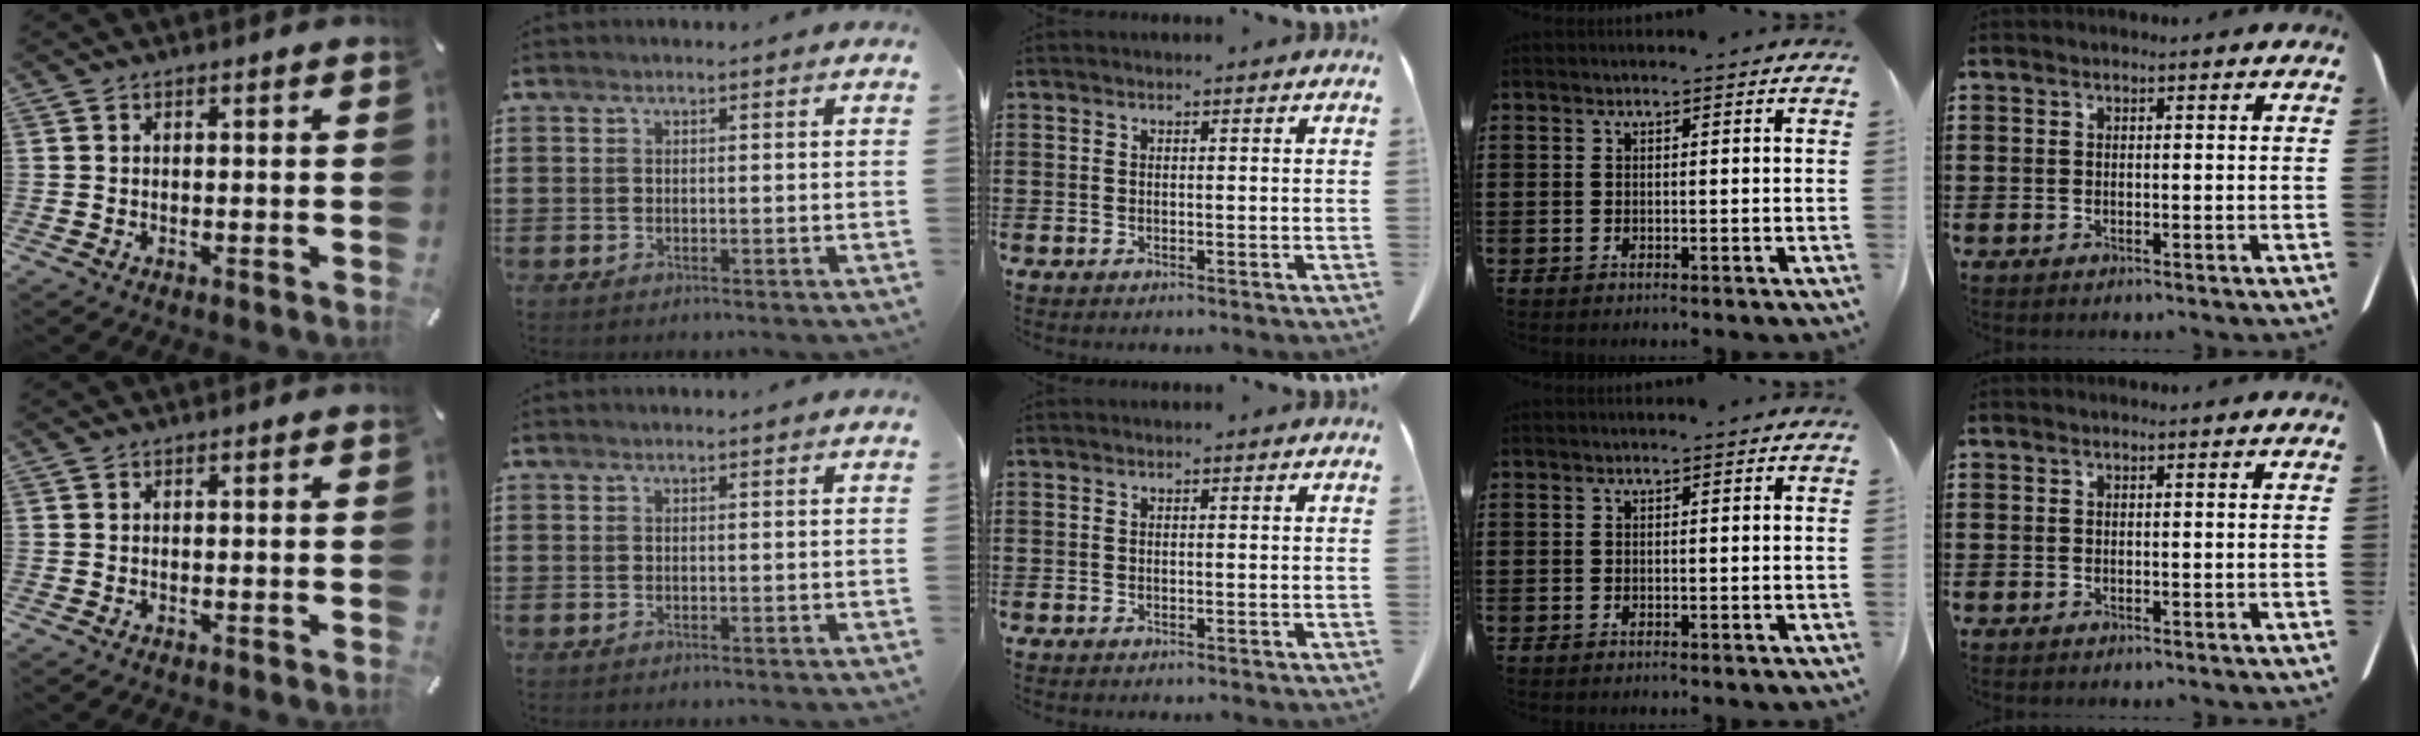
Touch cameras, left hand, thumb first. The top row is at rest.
{}